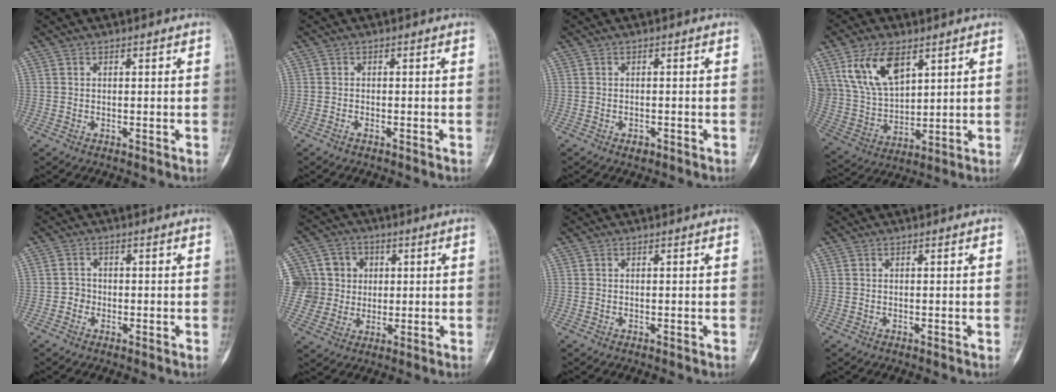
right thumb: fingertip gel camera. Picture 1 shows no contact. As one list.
[{"total": 0.7, "force": [-0.6, 0.1, 0.3], "torque": [-0.010, 0.004, -0.010]}, {"total": 1.2, "force": [-0.8, 0.6, 0.7], "torque": [-0.009, 0.005, -0.009]}, {"total": 13.8, "force": [7.3, 7.6, 9.0], "torque": [-0.156, -0.025, 0.156]}, {"total": 1.9, "force": [-0.7, 1.7, 0.4], "torque": [0.004, 0.009, -0.018]}, {"total": 10.9, "force": [1.9, 10.4, 2.7], "torque": [-0.017, 0.016, 0.037]}, {"total": 0.0}, {"total": 0.0}]